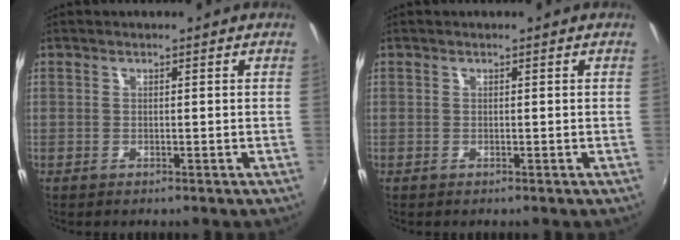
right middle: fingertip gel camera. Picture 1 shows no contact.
{"total": 0.0}